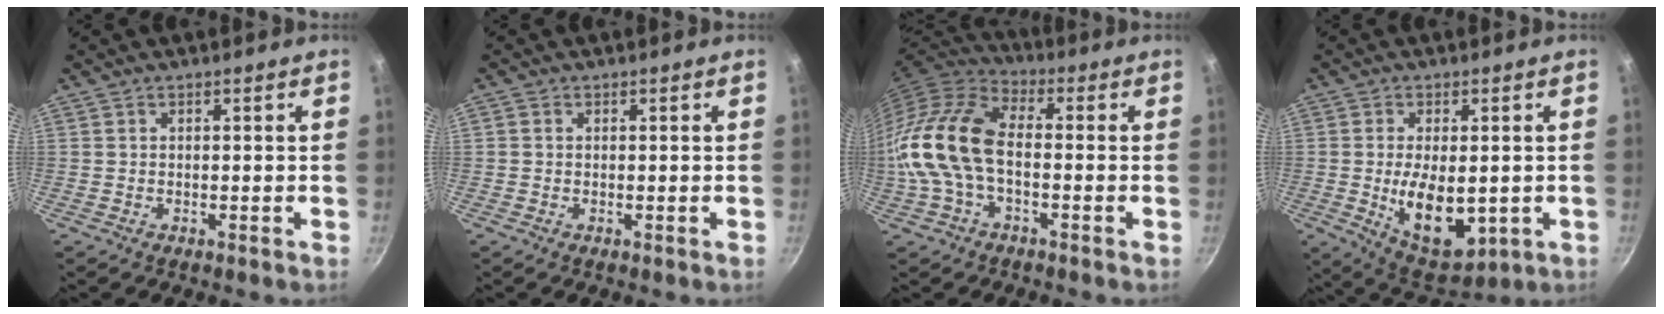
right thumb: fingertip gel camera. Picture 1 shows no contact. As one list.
[{"total": 0.8, "force": [0.1, 0.7, 0.3], "torque": [-0.006, 0.003, 0.000]}, {"total": 15.4, "force": [-1.9, 9.1, 12.3], "torque": [-0.240, 0.034, -0.051]}, {"total": 12.1, "force": [-1.3, 6.5, 10.1], "torque": [-0.148, -0.013, 0.000]}]